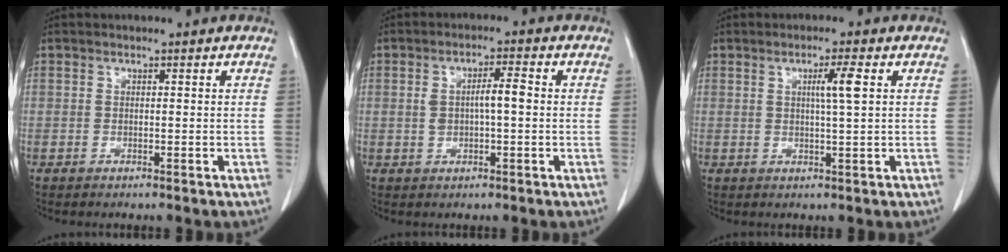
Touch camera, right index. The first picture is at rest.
{"total": 4.4, "force": [0.2, 1.1, 4.3], "torque": [-0.080, 0.014, 0.007]}
{"total": 3.7, "force": [1.0, -0.4, 3.5], "torque": [-0.058, -0.002, 0.016]}